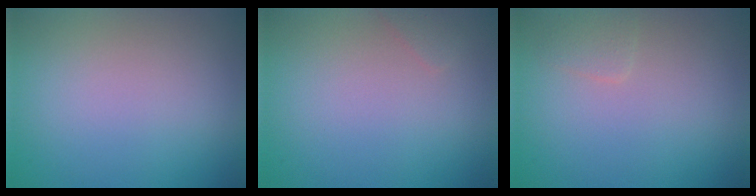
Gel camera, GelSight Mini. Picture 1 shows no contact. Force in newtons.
{"total": 0.6, "press": 0.6, "slide": 0.1}
{"total": 1.0, "press": 1.0, "slide": 0.0}